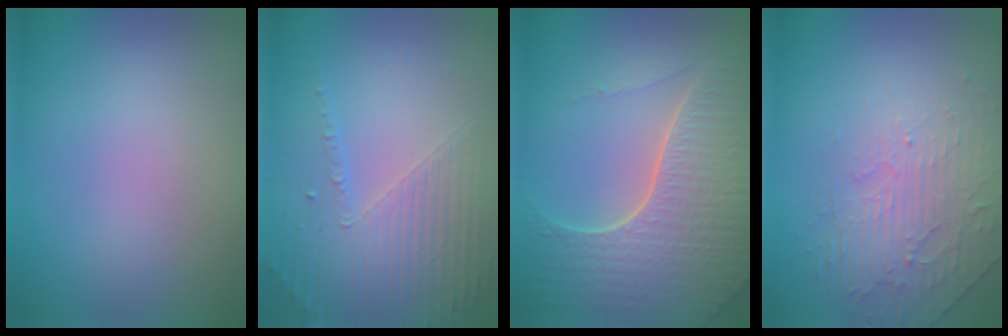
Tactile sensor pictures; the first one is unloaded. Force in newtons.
{"total": 4.8, "press": 3.2, "slide": 3.5}
{"total": 7.0, "press": 5.1, "slide": 4.8}
{"total": 2.5, "press": 1.8, "slide": 1.6}